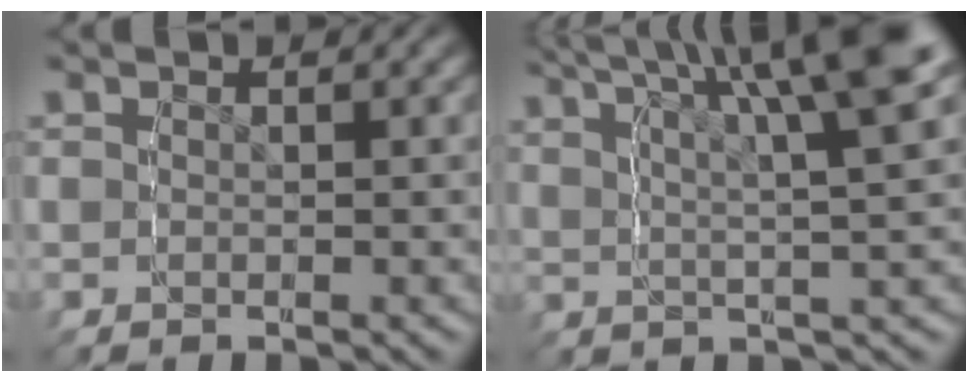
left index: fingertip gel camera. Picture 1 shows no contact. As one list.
[{"total": 8.7, "force": [4.2, 1.7, 7.5], "torque": [-0.087, 0.018, 0.059]}]